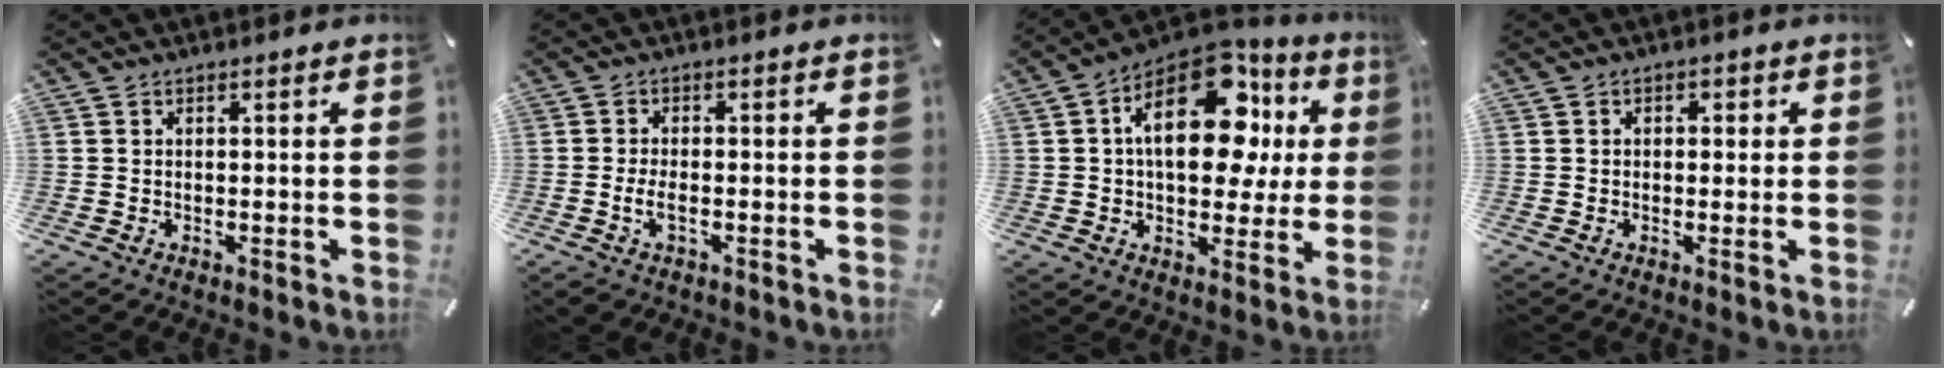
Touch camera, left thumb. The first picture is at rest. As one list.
[{"total": 3.5, "force": [-1.3, 1.8, 2.8], "torque": [-0.061, 0.002, -0.025]}, {"total": 21.2, "force": [6.6, 12.0, 16.2], "torque": [-0.246, -0.035, 0.108]}, {"total": 1.5, "force": [-0.2, 1.2, 0.9], "torque": [-0.010, 0.004, -0.008]}]